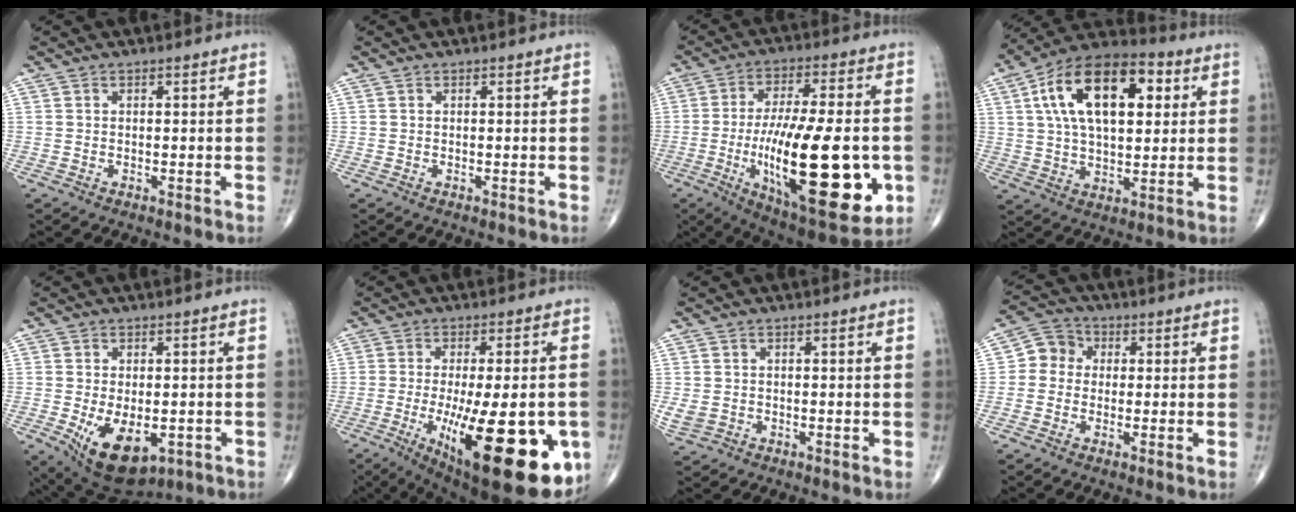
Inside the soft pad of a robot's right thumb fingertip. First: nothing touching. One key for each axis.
{"total": 0.0}
{"total": 27.9, "fx": -5.7, "fy": 9.7, "fz": 25.6, "tx": -0.410, "ty": -0.015, "tz": -0.072}
{"total": 20.5, "fx": 5.8, "fy": 10.8, "fz": 16.5, "tx": -0.258, "ty": 0.011, "tz": 0.089}
{"total": 11.6, "fx": -3.7, "fy": 6.4, "fz": 8.9, "tx": -0.135, "ty": -0.008, "tz": -0.039}
{"total": 25.8, "fx": -7.6, "fy": 8.6, "fz": 23.2, "tx": -0.304, "ty": -0.027, "tz": -0.088}
{"total": 2.8, "fx": -0.5, "fy": 2.3, "fz": 1.5, "tx": -0.034, "ty": -0.001, "tz": -0.003}
{"total": 5.6, "fx": 0.1, "fy": 5.1, "fz": 2.4, "tx": -0.018, "ty": 0.017, "tz": -0.013}